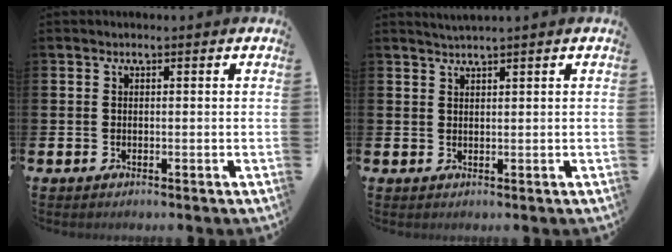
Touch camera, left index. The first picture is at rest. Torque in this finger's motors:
{"motor_torque": [-0.34, -0.19, -0.02, -0.01]}